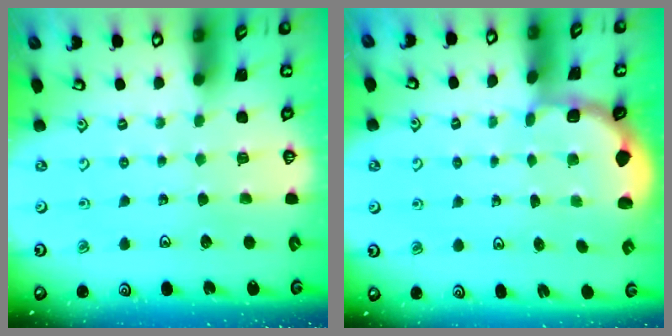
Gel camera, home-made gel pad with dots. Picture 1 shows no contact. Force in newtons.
{"total": 1.9, "press": 1.8, "slide": 0.7}